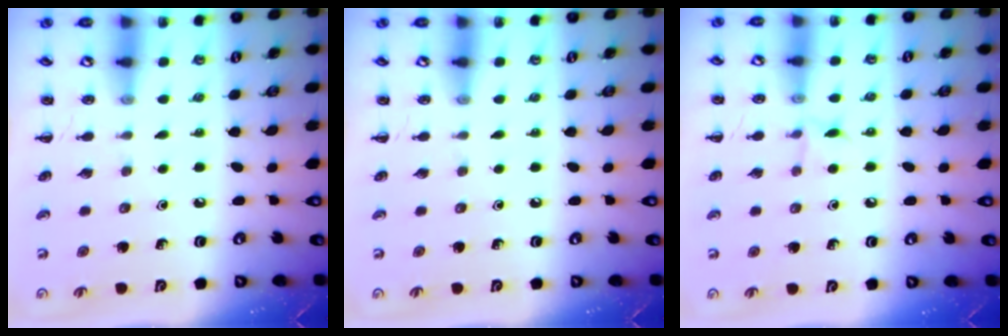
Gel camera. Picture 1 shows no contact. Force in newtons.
{"total": 0.0}
{"total": 5.3, "press": 5.2, "slide": 1.3}